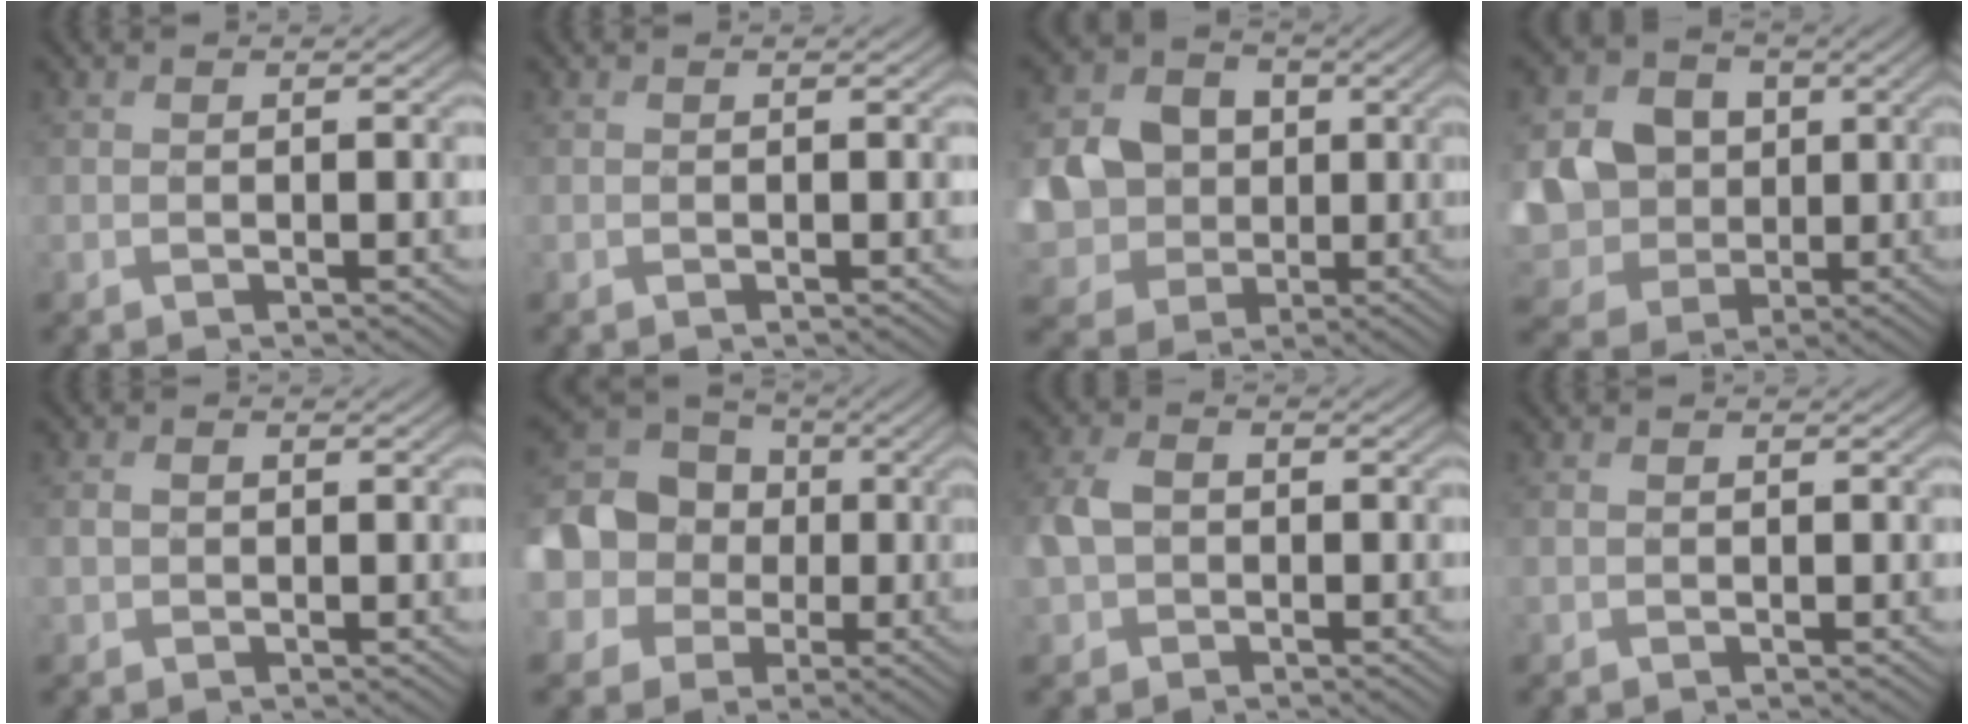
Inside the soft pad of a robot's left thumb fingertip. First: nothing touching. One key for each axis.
{"total": 0.0}
{"total": 9.4, "fx": 0.0, "fy": 8.4, "fz": 4.2, "tx": -0.113, "ty": -0.014, "tz": -0.016}
{"total": 11.7, "fx": 0.6, "fy": 10.5, "fz": 5.1, "tx": -0.172, "ty": -0.020, "tz": -0.001}
{"total": 1.5, "fx": 0.0, "fy": 1.3, "fz": 0.8, "tx": -0.022, "ty": -0.001, "tz": -0.001}
{"total": 17.3, "fx": -0.3, "fy": 15.3, "fz": 8.0, "tx": -0.246, "ty": 0.003, "tz": -0.054}
{"total": 4.0, "fx": -0.6, "fy": 3.2, "fz": 2.5, "tx": -0.066, "ty": 0.003, "tz": -0.016}
{"total": 0.6, "fx": 0.0, "fy": 0.5, "fz": 0.3, "tx": -0.008, "ty": -0.001, "tz": -0.002}